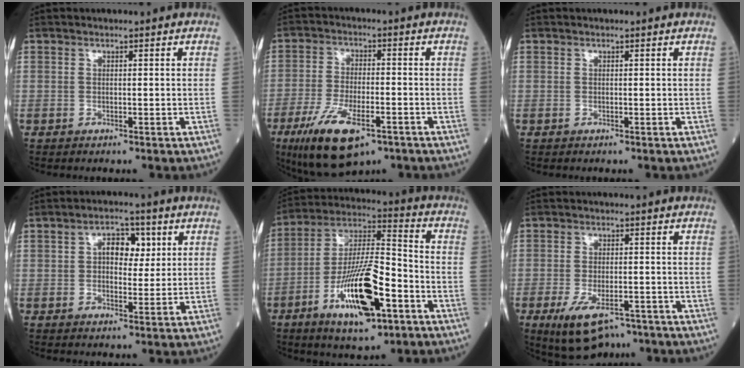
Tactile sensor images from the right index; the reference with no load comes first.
{"total": 11.9, "force": [-6.6, 4.0, 9.1], "torque": [-0.175, -0.018, -0.108]}
{"total": 0.0}
{"total": 5.6, "force": [1.6, 3.2, 4.3], "torque": [-0.064, 0.015, 0.023]}
{"total": 17.1, "force": [-7.1, 4.4, 15.0], "torque": [-0.289, -0.001, -0.116]}
{"total": 8.7, "force": [-5.5, 3.6, 5.7], "torque": [-0.100, -0.011, -0.084]}